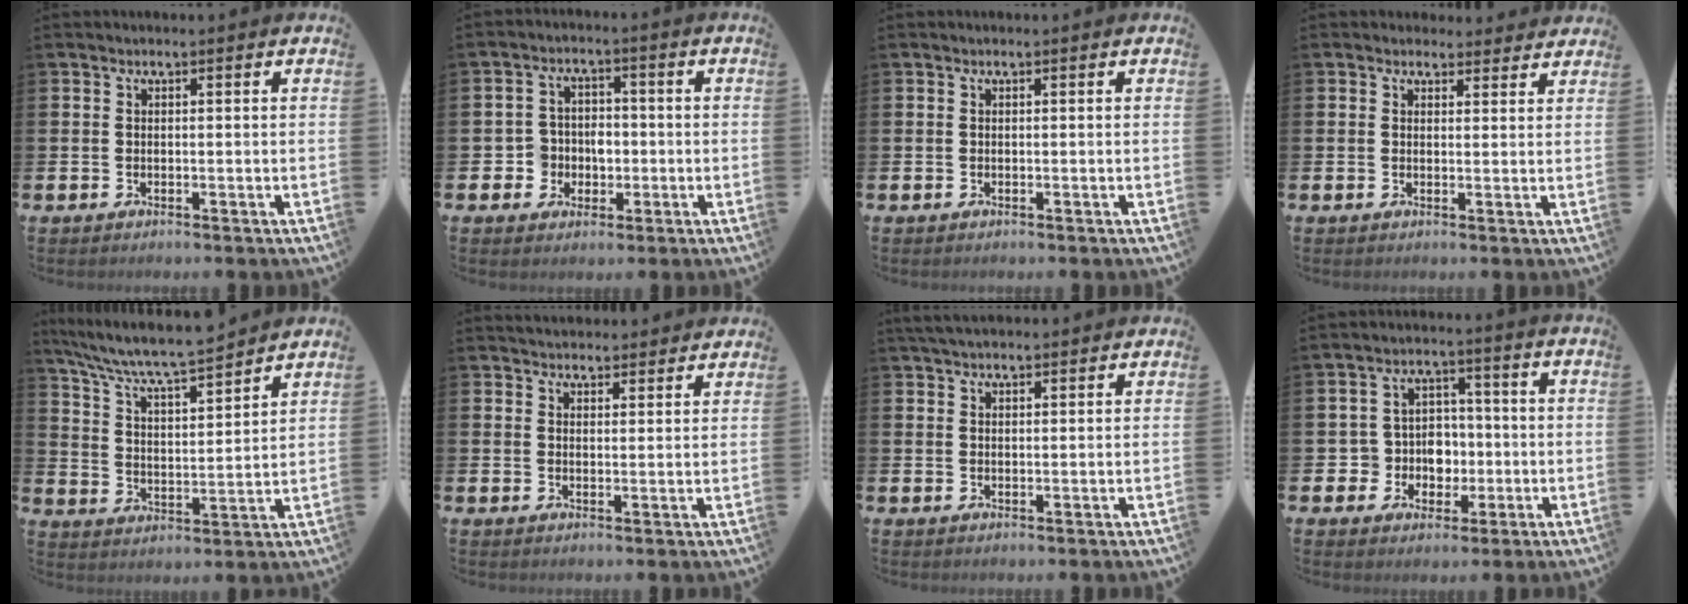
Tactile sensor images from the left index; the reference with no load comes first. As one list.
[{"total": 4.3, "force": [-1.1, 4.1, 0.6], "torque": [-0.026, 0.008, -0.026]}, {"total": 0.0}, {"total": 2.6, "force": [2.4, 1.0, -0.2], "torque": [0.009, -0.010, 0.042]}, {"total": 7.6, "force": [7.3, 0.2, 2.2], "torque": [-0.074, -0.057, 0.125]}, {"total": 3.5, "force": [3.4, 0.7, -0.2], "torque": [0.007, -0.020, 0.060]}, {"total": 3.4, "force": [3.2, 0.8, 0.9], "torque": [-0.021, -0.007, 0.059]}, {"total": 5.5, "force": [-0.8, 5.3, 1.3], "torque": [-0.043, 0.011, -0.018]}]